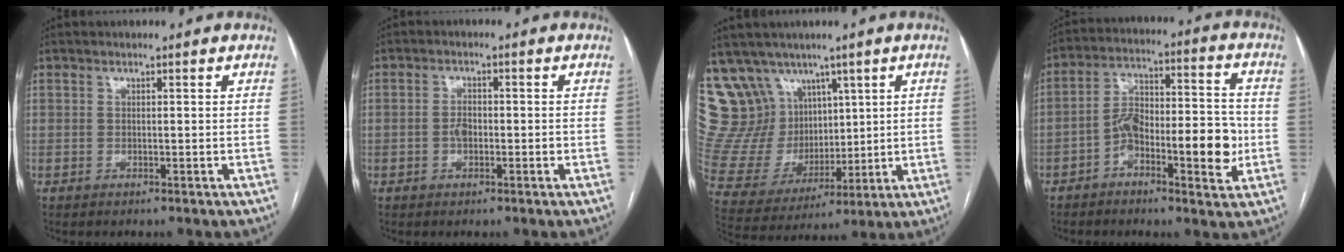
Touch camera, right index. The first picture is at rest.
{"total": 2.3, "force": [-0.6, 1.2, 1.8], "torque": [-0.035, 0.004, -0.011]}
{"total": 17.8, "force": [10.6, 13.1, 5.8], "torque": [-0.141, 0.060, 0.228]}
{"total": 12.0, "force": [-3.8, 3.7, 10.8], "torque": [-0.176, 0.031, -0.061]}